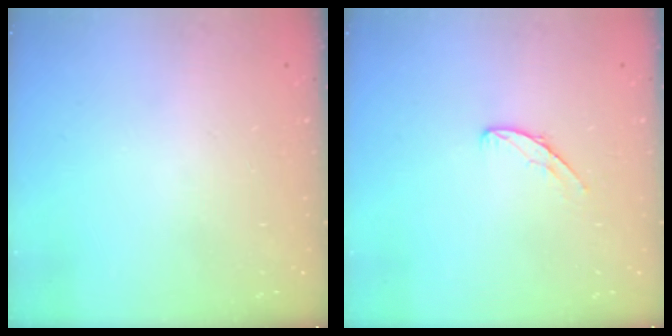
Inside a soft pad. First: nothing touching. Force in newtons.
{"total": 4.7, "press": 4.6, "slide": 0.4}